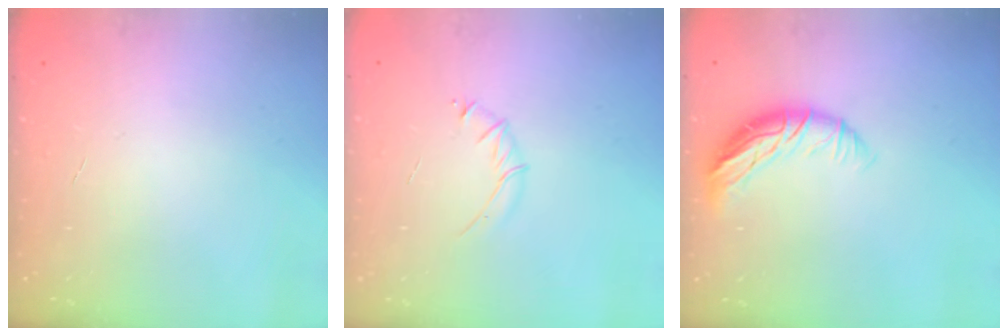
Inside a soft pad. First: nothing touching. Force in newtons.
{"total": 3.2, "press": 3.1, "slide": 0.9}
{"total": 9.9, "press": 9.9, "slide": 0.4}